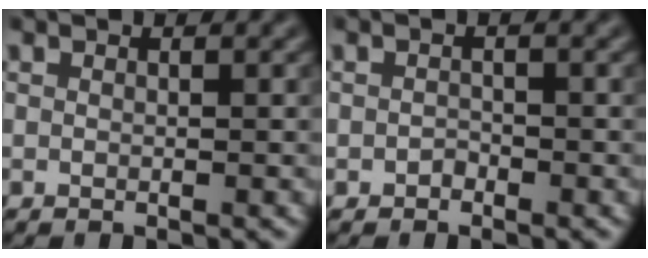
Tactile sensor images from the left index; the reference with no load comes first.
{"total": 0.9, "force": [-0.7, 0.4, 0.1], "torque": [-0.002, -0.003, -0.013]}